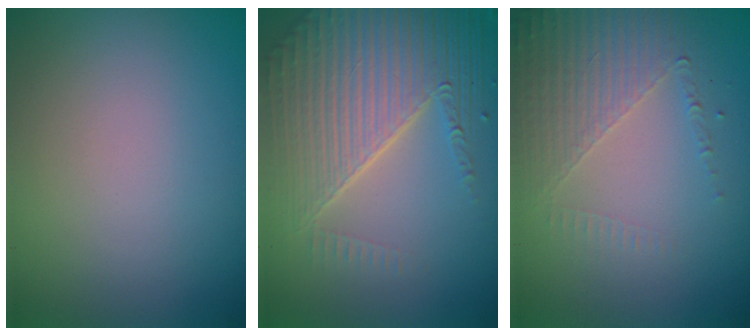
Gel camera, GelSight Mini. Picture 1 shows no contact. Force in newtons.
{"total": 8.5, "press": 5.6, "slide": 6.3}
{"total": 5.2, "press": 3.1, "slide": 4.2}